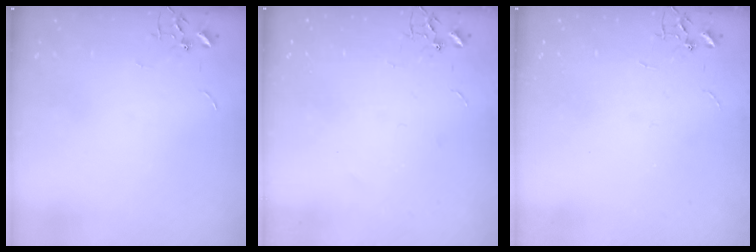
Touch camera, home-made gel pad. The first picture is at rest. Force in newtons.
{"total": 3.4, "press": 3.1, "slide": 1.5}
{"total": 0.0}